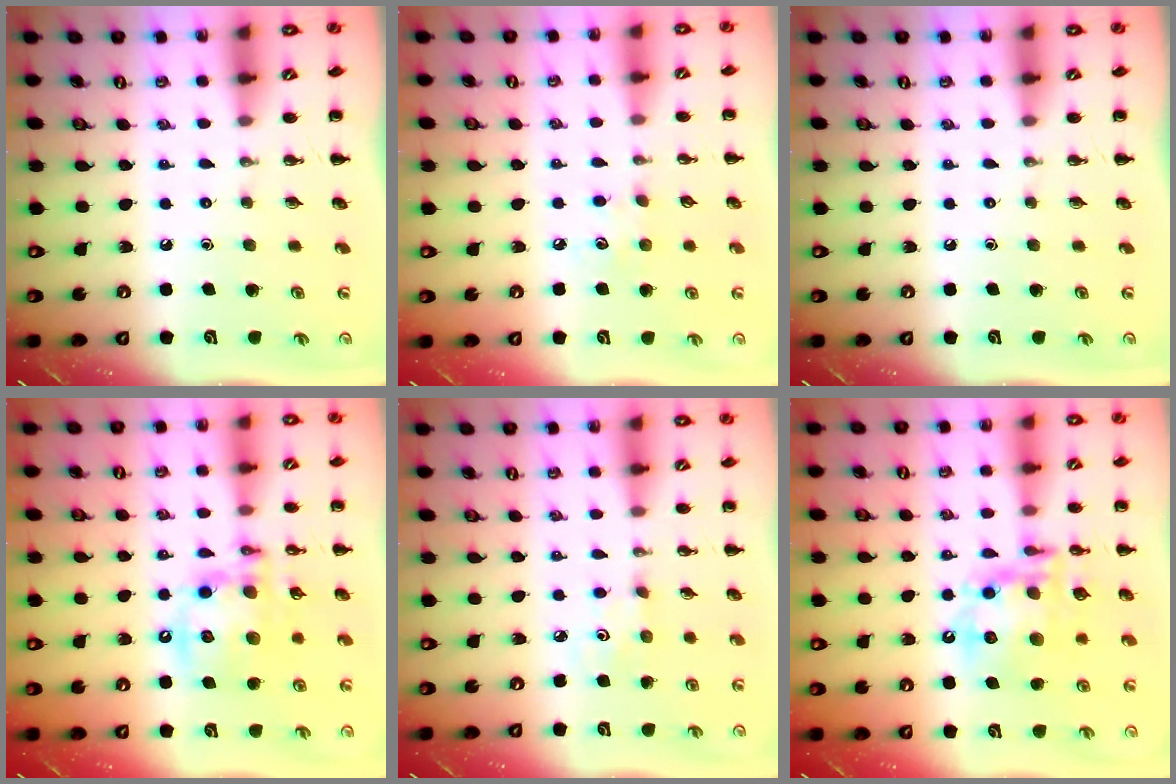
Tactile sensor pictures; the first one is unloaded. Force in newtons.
{"total": 4.6, "press": 4.5, "slide": 1.2}
{"total": 0.0}
{"total": 14.2, "press": 13.9, "slide": 3.0}
{"total": 2.7, "press": 2.7, "slide": 0.3}
{"total": 16.6, "press": 16.2, "slide": 3.6}